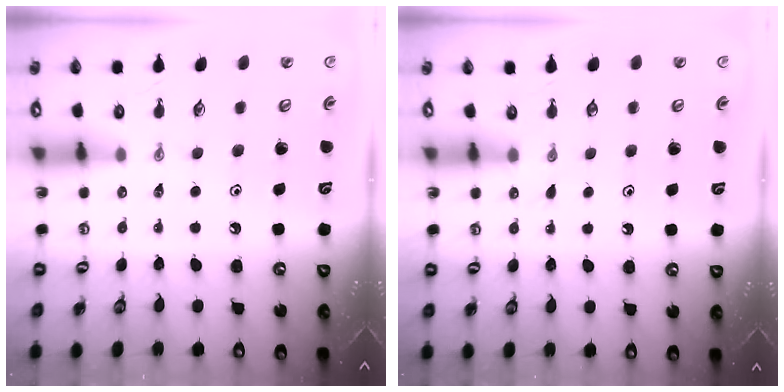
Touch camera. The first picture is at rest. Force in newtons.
{"total": 3.0, "press": 3.0, "slide": 0.5}